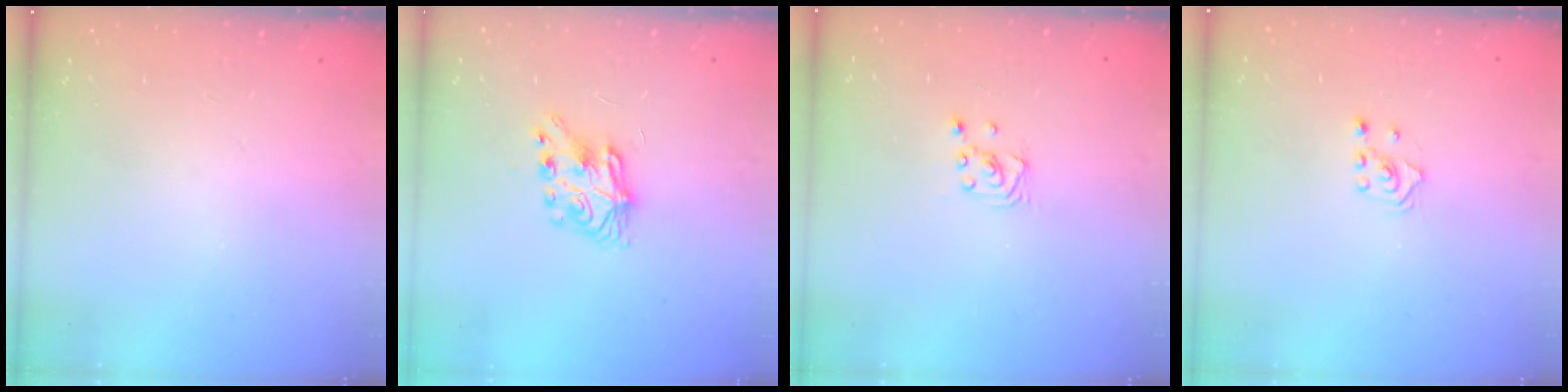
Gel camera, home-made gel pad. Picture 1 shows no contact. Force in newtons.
{"total": 7.1, "press": 7.1, "slide": 0.4}
{"total": 2.3, "press": 2.3, "slide": 0.2}
{"total": 2.4, "press": 2.2, "slide": 0.8}